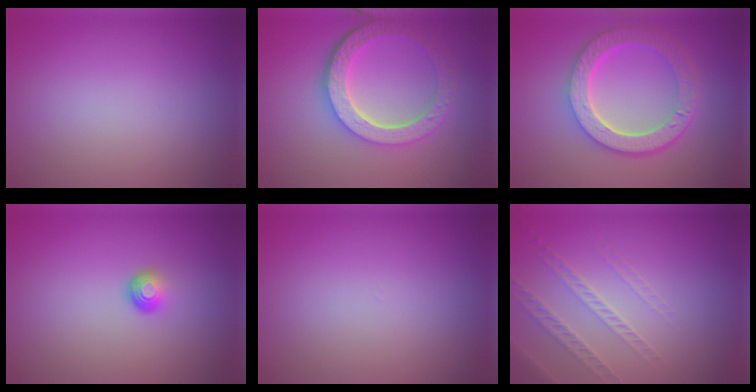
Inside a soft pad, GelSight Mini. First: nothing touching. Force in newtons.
{"total": 6.2, "press": 4.6, "slide": 4.1}
{"total": 6.7, "press": 4.8, "slide": 4.6}
{"total": 1.8, "press": 1.1, "slide": 1.4}
{"total": 0.0}
{"total": 1.6, "press": 1.3, "slide": 0.9}